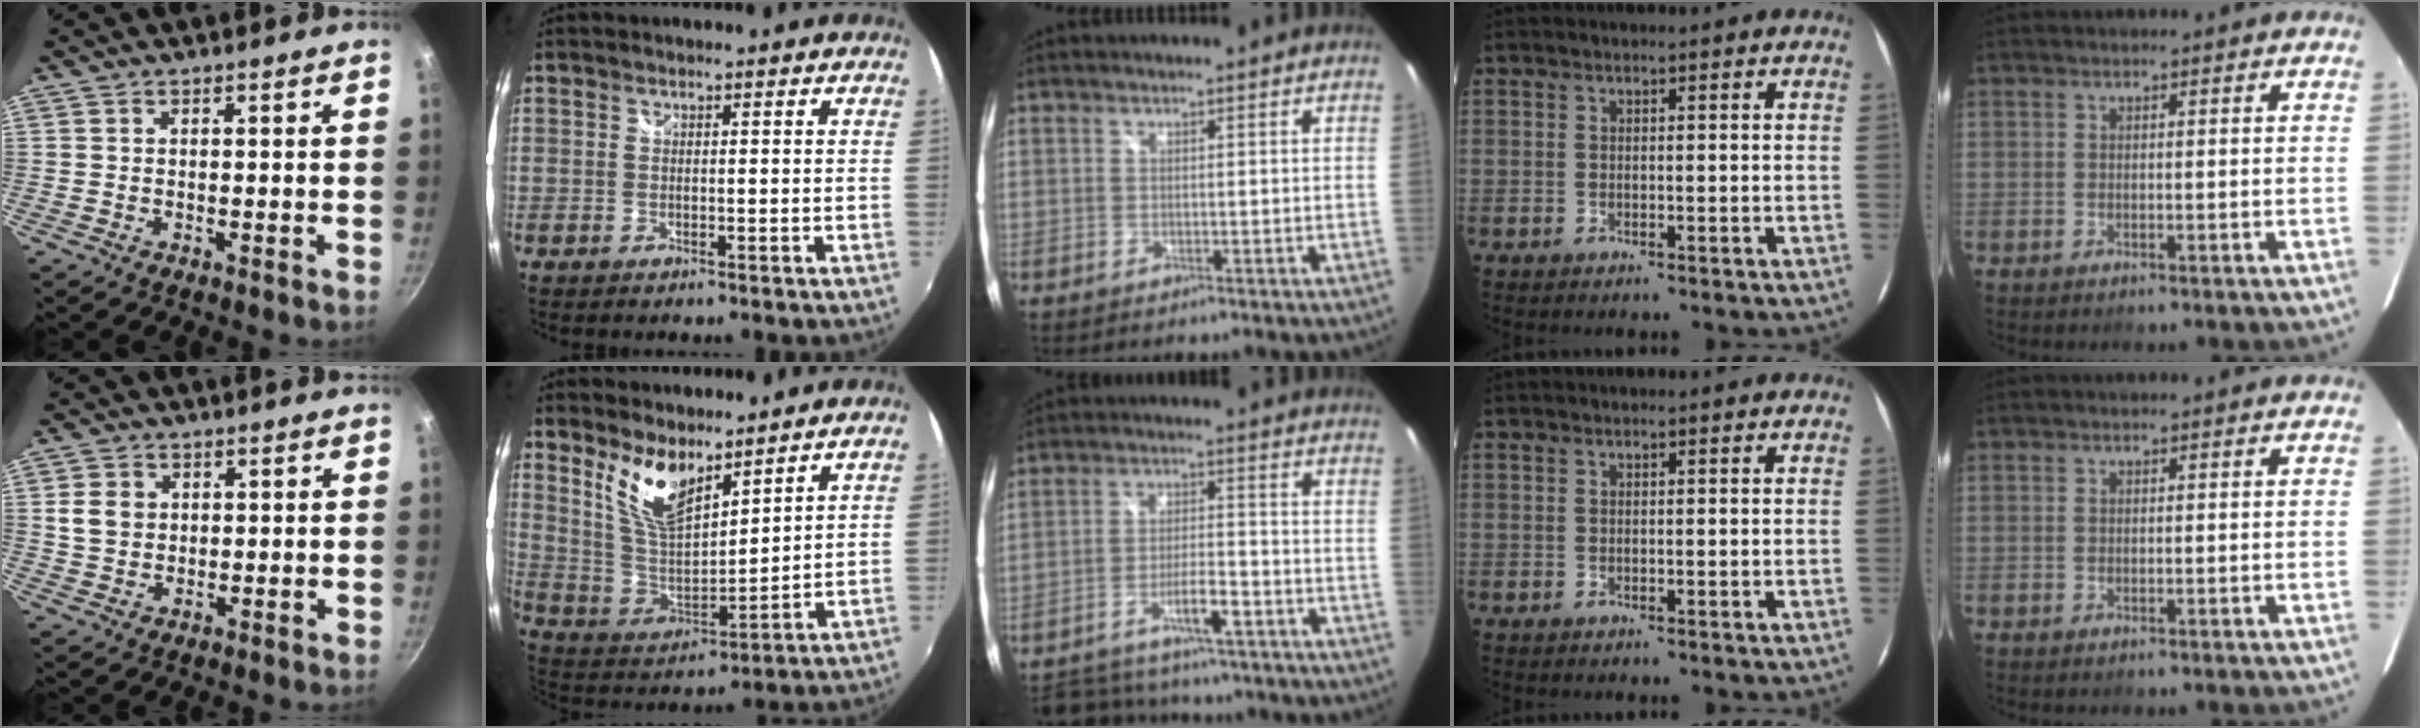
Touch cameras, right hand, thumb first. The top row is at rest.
{"thumb": {"total": 5.0, "force": [1.0, 4.1, 2.6], "torque": [-0.032, 0.002, 0.019]}, "index": {"total": 11.4, "force": [7.7, 4.2, 7.2], "torque": [-0.140, -0.007, 0.161]}, "middle": {"total": 14.5, "force": [-11.8, 5.2, 6.6], "torque": [-0.137, 0.008, -0.167]}}